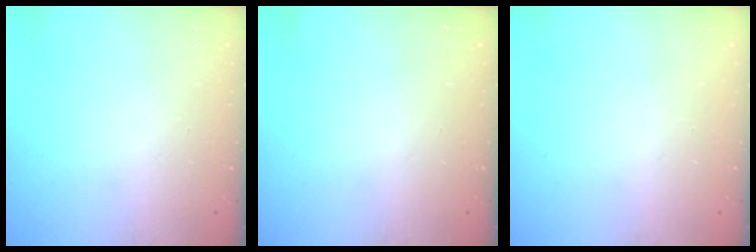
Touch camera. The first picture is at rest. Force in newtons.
{"total": 0.0}
{"total": 0.0}